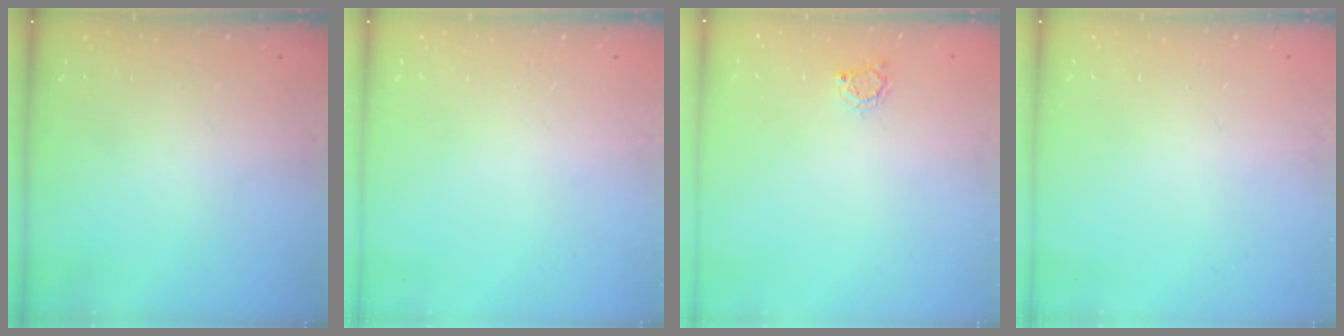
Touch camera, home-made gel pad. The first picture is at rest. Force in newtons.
{"total": 0.0}
{"total": 2.8, "press": 2.8, "slide": 0.4}
{"total": 0.0}